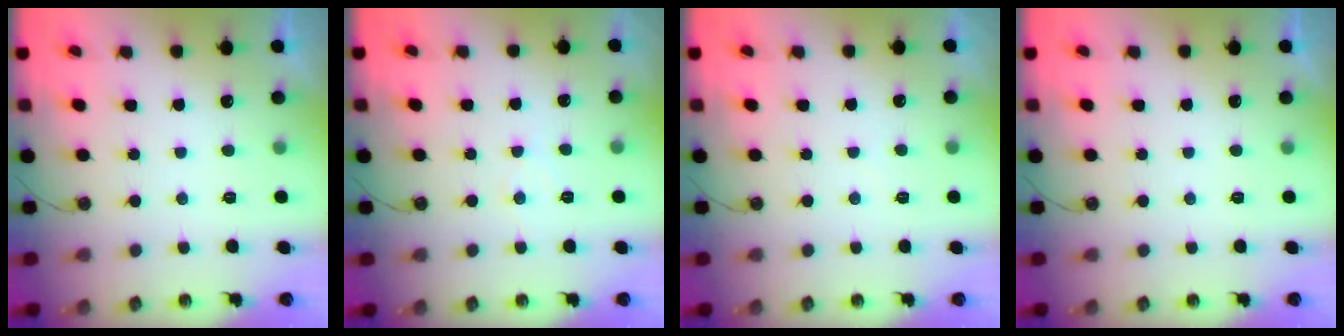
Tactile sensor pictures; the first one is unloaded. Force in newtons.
{"total": 5.8, "press": 5.8, "slide": 0.6}
{"total": 2.6, "press": 2.6, "slide": 0.4}
{"total": 0.0}